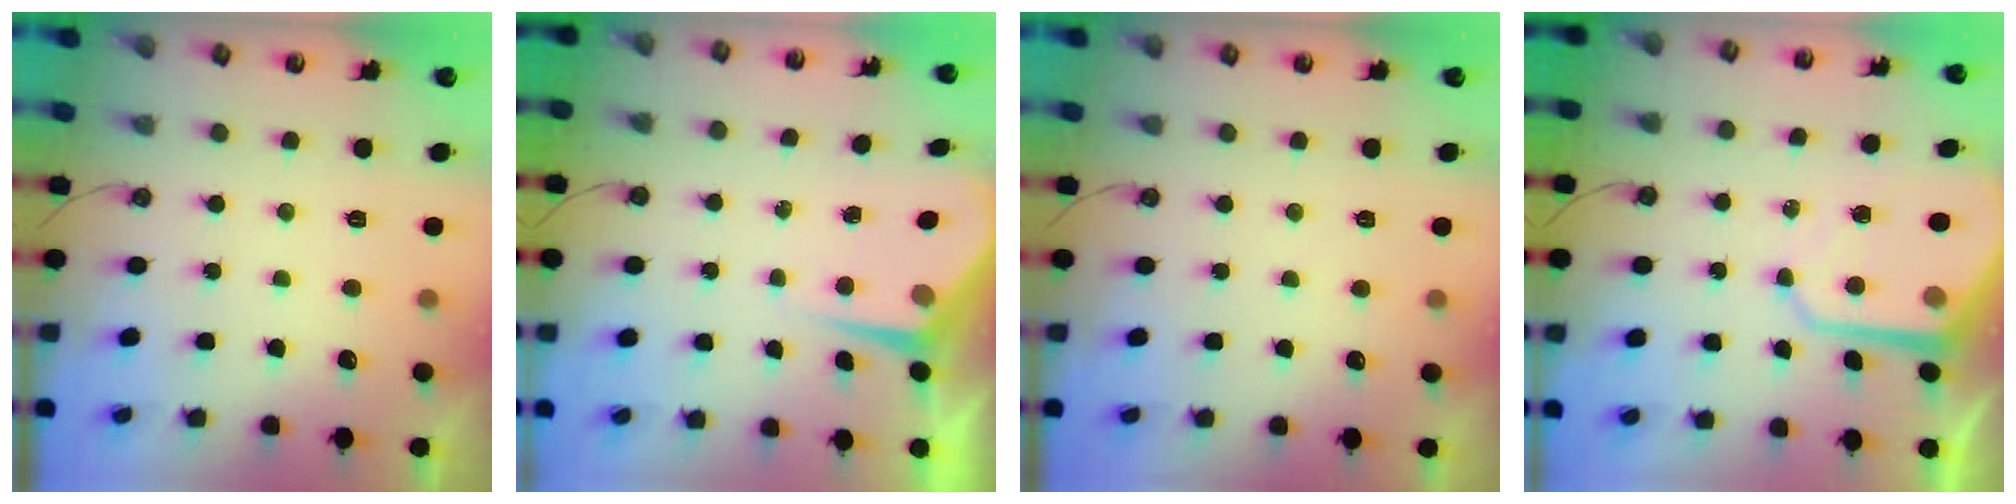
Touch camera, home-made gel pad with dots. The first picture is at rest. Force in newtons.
{"total": 4.8, "press": 4.8, "slide": 0.4}
{"total": 2.5, "press": 2.5, "slide": 0.4}
{"total": 10.6, "press": 10.5, "slide": 1.0}